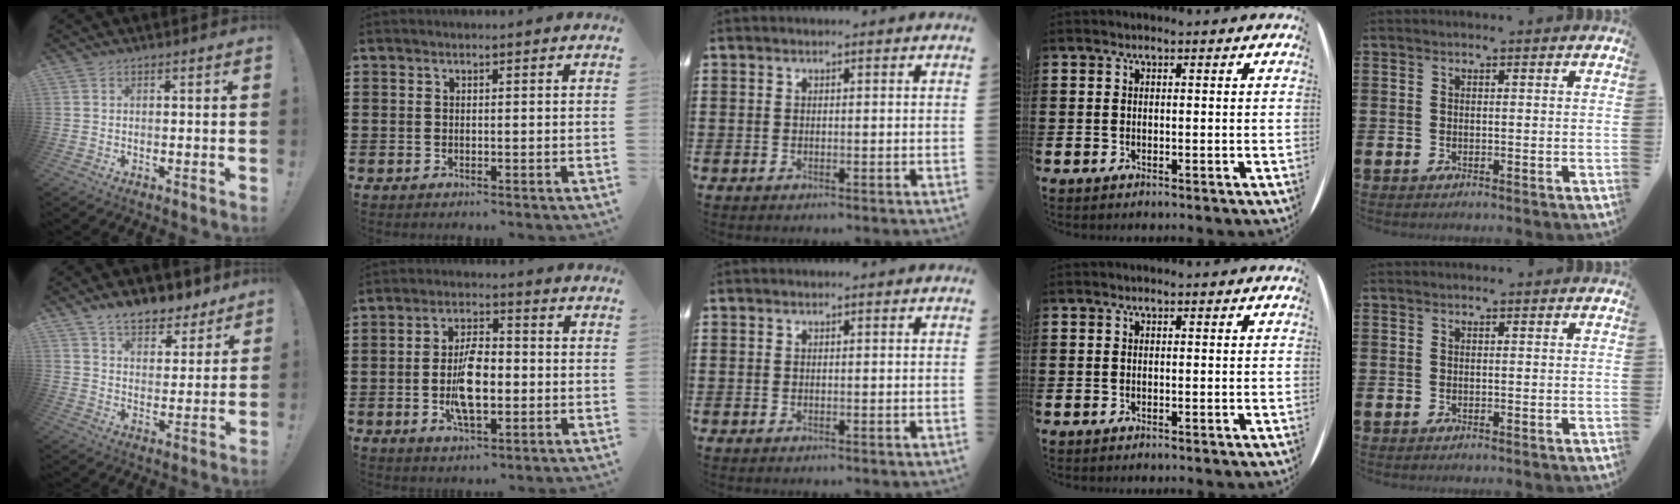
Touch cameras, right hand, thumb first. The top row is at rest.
{"thumb": {"total": 9.3, "force": [7.5, 4.4, 3.2], "torque": [-0.048, -0.049, 0.141]}, "index": {"total": 8.1, "force": [-1.4, 3.7, 7.1], "torque": [-0.134, 0.001, -0.028]}}